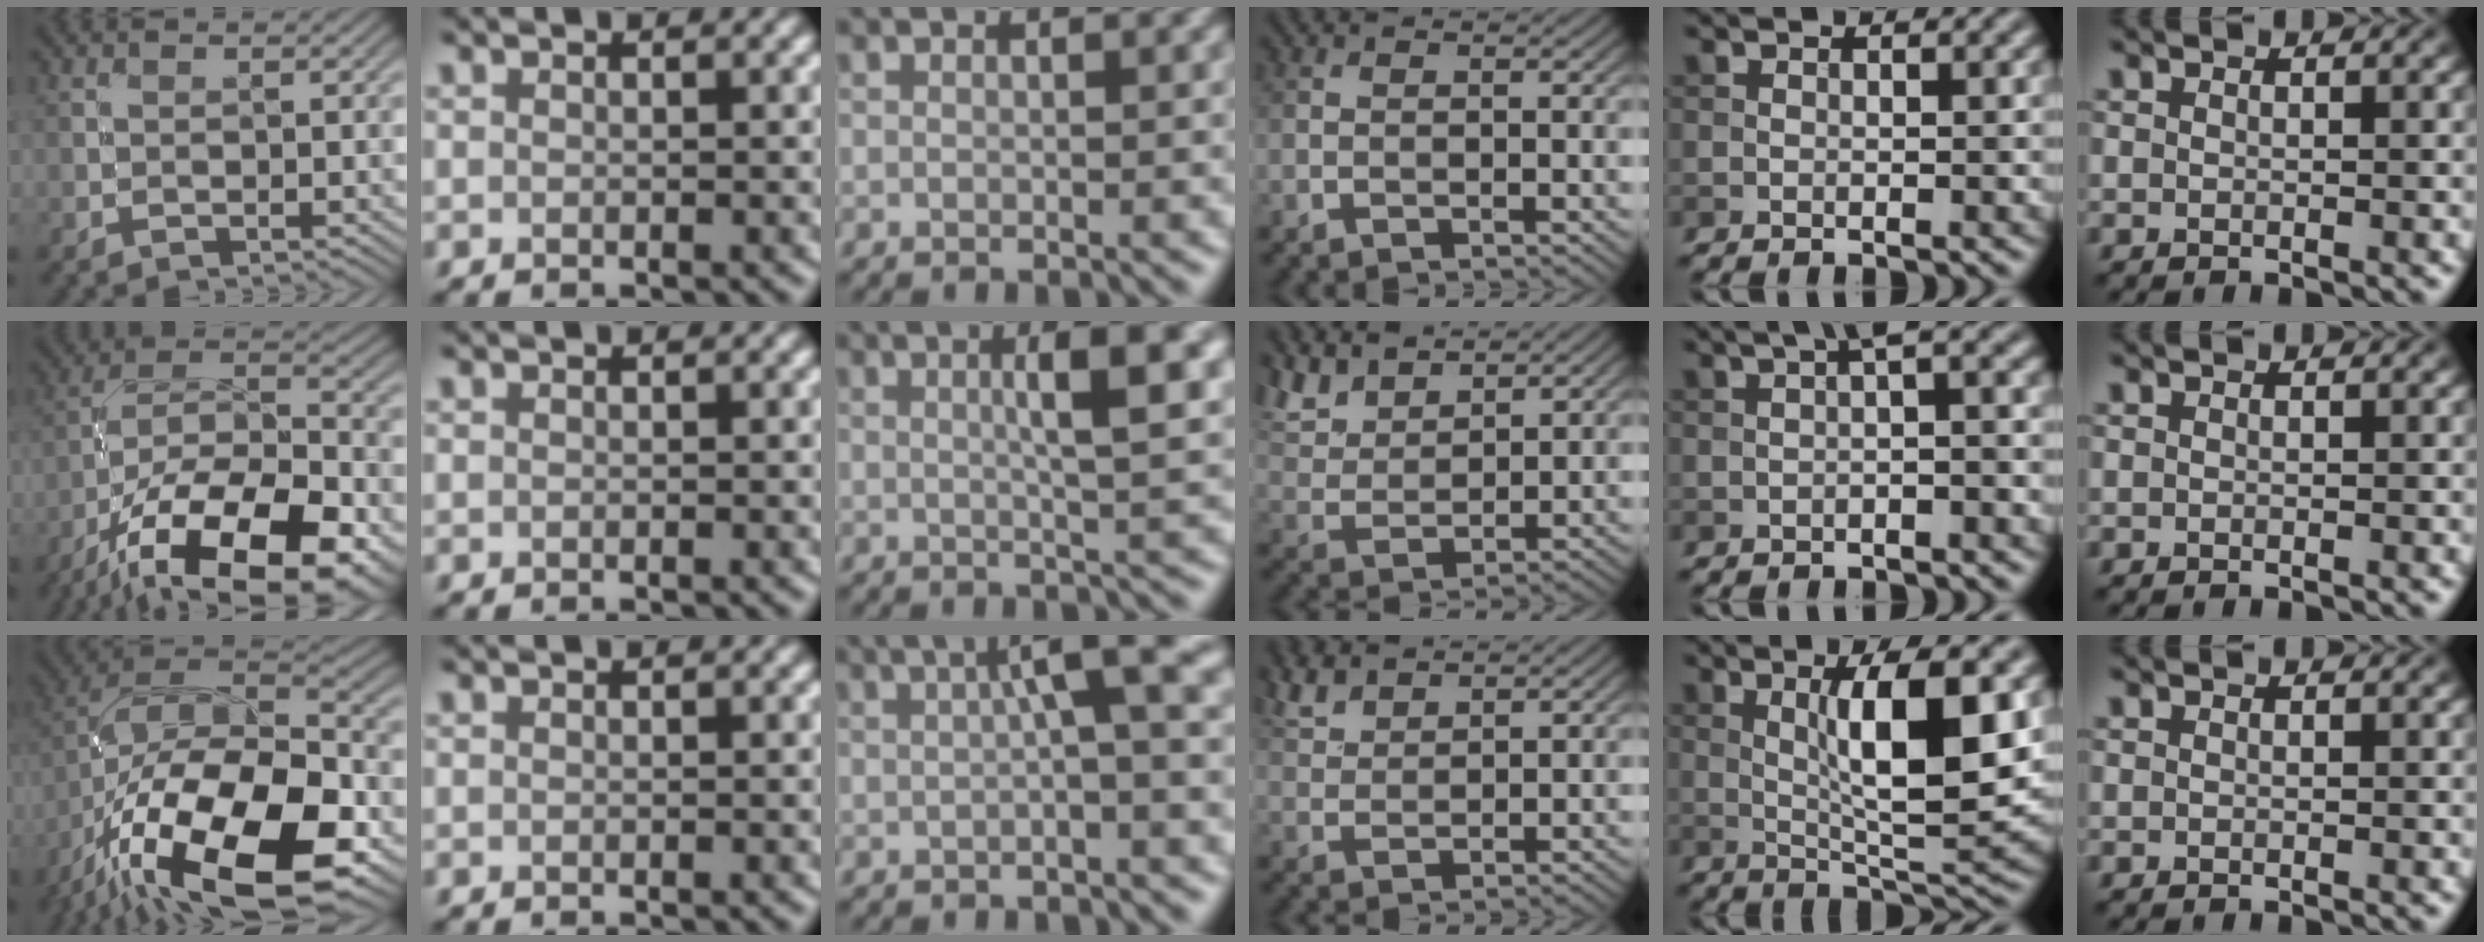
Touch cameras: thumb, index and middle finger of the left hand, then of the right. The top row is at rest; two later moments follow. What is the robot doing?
{"motion": "unscrew", "object": "medicine bottle"}